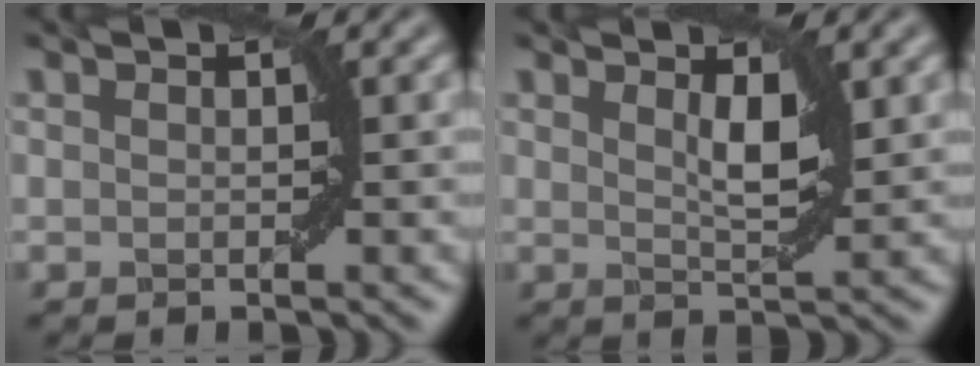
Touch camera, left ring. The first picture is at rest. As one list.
[{"total": 2.5, "force": [1.1, 0.6, 2.2], "torque": [-0.034, -0.005, 0.021]}]